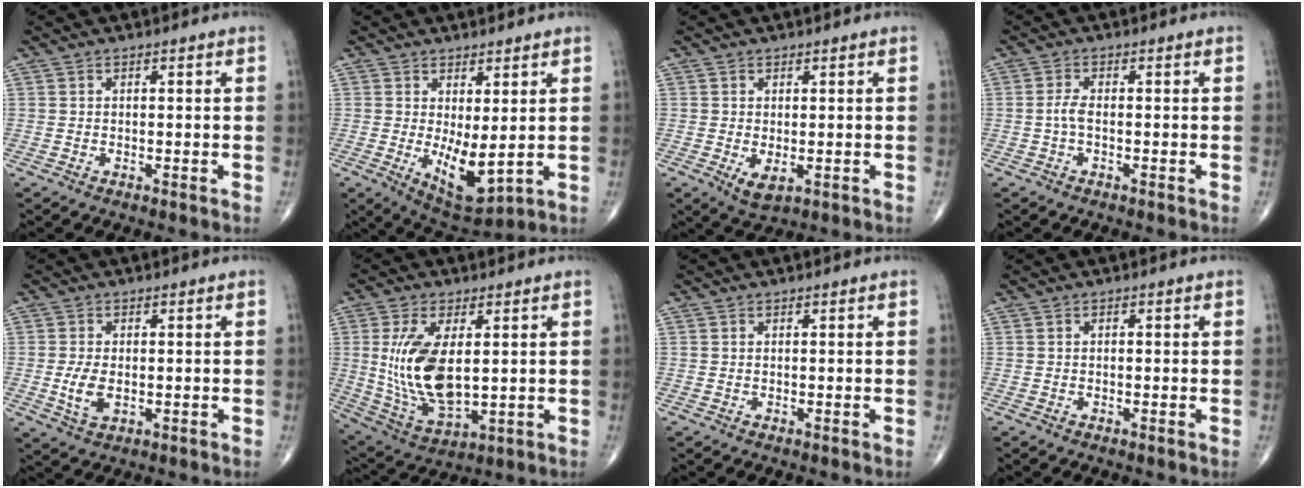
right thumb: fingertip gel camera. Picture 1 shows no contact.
{"total": 8.2, "force": [0.0, 3.3, 7.5], "torque": [-0.112, -0.022, 0.018]}
{"total": 3.4, "force": [-0.7, 1.7, 2.8], "torque": [-0.044, -0.010, 0.000]}
{"total": 1.9, "force": [-0.4, 0.6, 1.8], "torque": [-0.040, 0.000, -0.011]}
{"total": 4.8, "force": [-0.6, 2.7, 3.9], "torque": [-0.078, -0.008, -0.006]}
{"total": 15.0, "force": [1.8, 7.2, 13.1], "torque": [-0.259, -0.020, 0.052]}
{"total": 0.0}
{"total": 0.0}